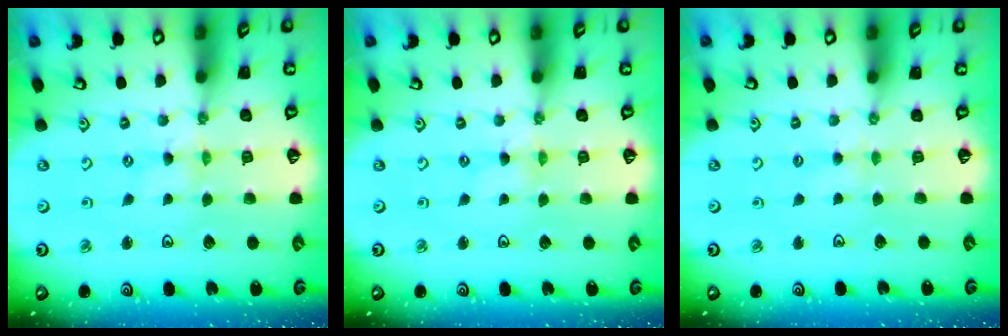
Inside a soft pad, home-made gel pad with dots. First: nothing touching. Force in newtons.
{"total": 0.0}
{"total": 1.5, "press": 1.5, "slide": 0.3}